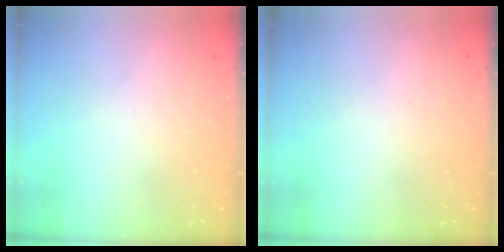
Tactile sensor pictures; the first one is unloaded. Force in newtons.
{"total": 0.0}